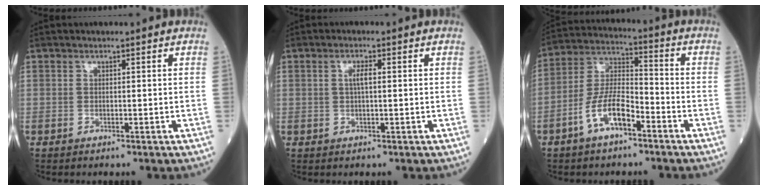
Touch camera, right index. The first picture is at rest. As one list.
[{"total": 2.0, "force": [0.3, 0.4, 1.9], "torque": [-0.039, 0.004, 0.004]}, {"total": 9.5, "force": [-4.9, 3.2, 7.4], "torque": [-0.154, 0.011, -0.097]}]